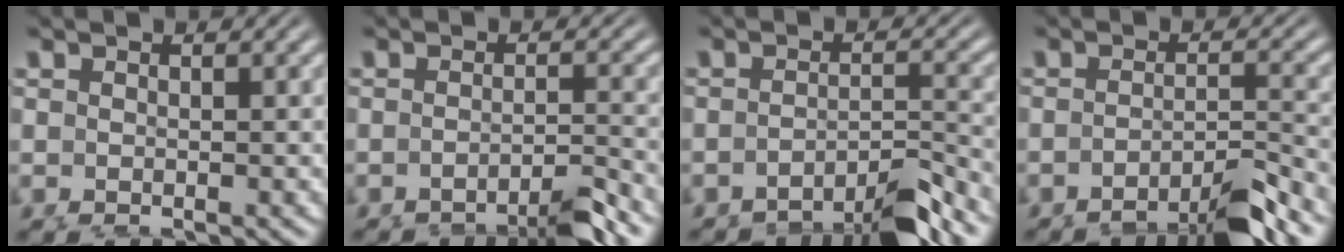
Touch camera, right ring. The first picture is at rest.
{"total": 4.0, "force": [-3.3, 0.2, 2.2], "torque": [-0.017, -0.002, -0.052]}
{"total": 5.7, "force": [-5.0, 1.4, 2.4], "torque": [-0.020, -0.008, -0.075]}
{"total": 6.6, "force": [-5.0, 2.2, 3.7], "torque": [-0.045, -0.017, -0.072]}